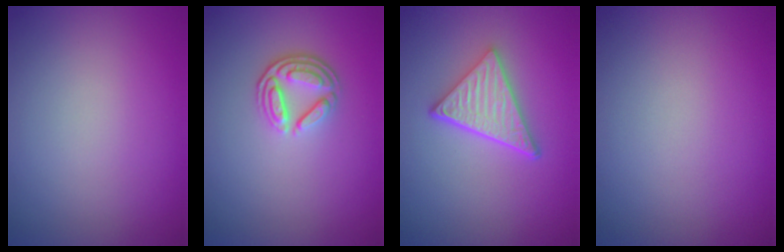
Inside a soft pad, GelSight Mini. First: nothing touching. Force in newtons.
{"total": 3.7, "press": 2.8, "slide": 2.5}
{"total": 4.9, "press": 3.7, "slide": 3.3}
{"total": 0.0}